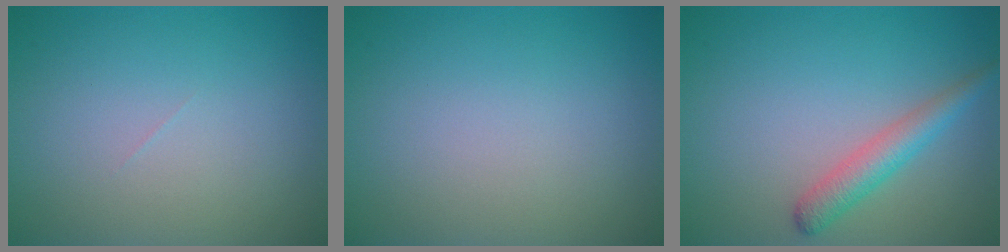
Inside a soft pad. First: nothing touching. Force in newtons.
{"total": 0.0}
{"total": 2.8, "press": 2.8, "slide": 0.1}